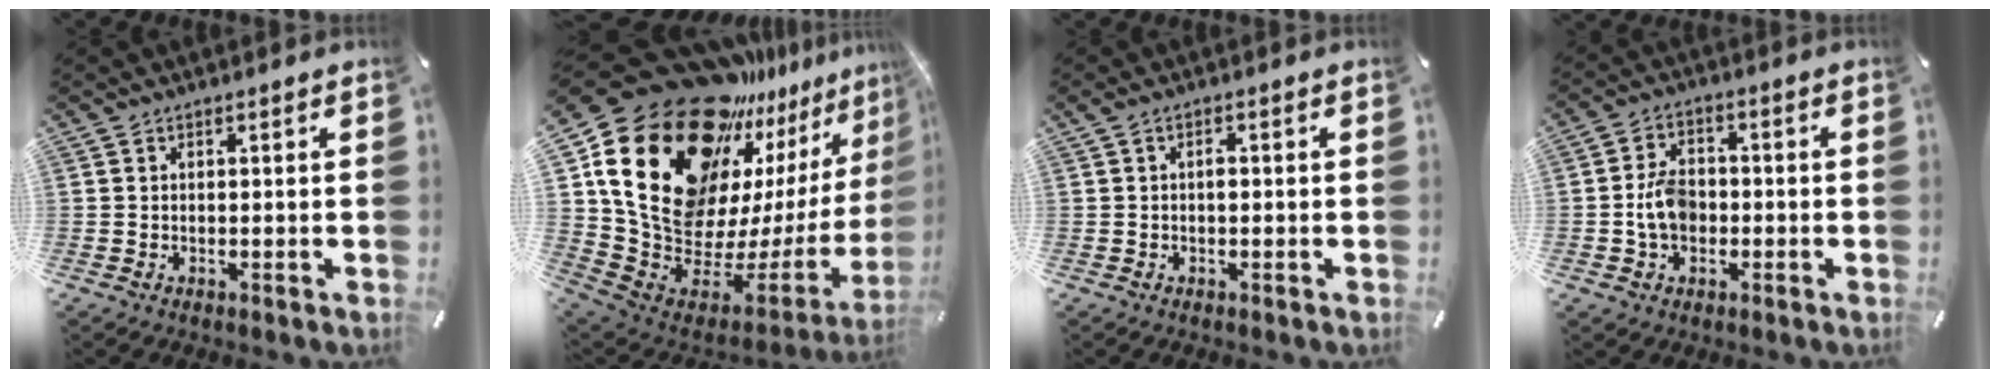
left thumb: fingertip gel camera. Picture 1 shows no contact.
{"total": 30.1, "force": [14.3, 19.3, 18.2], "torque": [-0.293, -0.147, 0.293]}
{"total": 1.7, "force": [-0.1, 1.0, 1.4], "torque": [-0.028, 0.004, -0.003]}
{"total": 6.8, "force": [-1.3, 4.9, 4.5], "torque": [-0.091, 0.005, -0.028]}